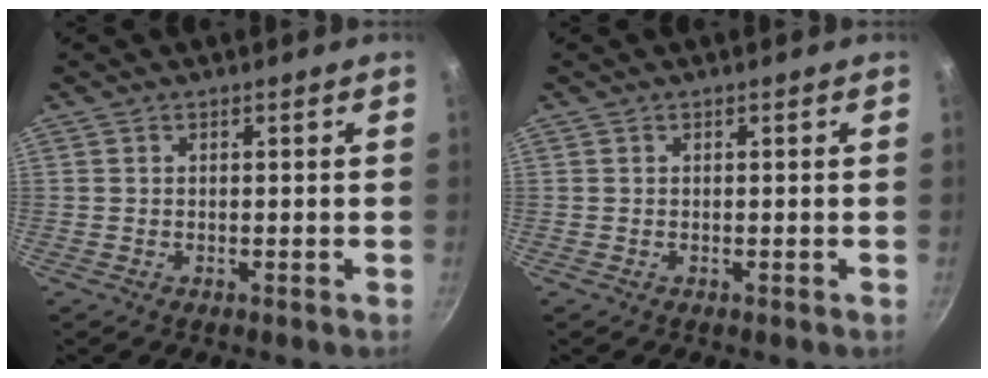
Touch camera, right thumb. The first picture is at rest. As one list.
[{"total": 0.0}]